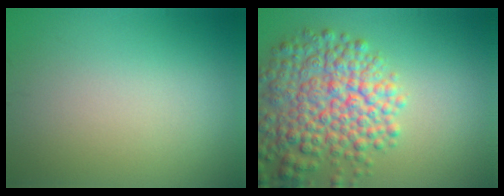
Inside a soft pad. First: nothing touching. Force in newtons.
{"total": 8.2, "press": 8.2, "slide": 0.4}